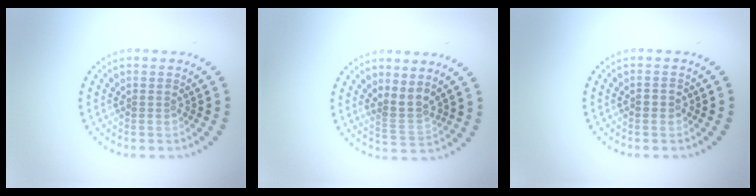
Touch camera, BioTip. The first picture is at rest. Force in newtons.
{"total": 2.1, "press": 1.6, "slide": 1.3}
{"total": 1.5, "press": 1.4, "slide": 0.1}